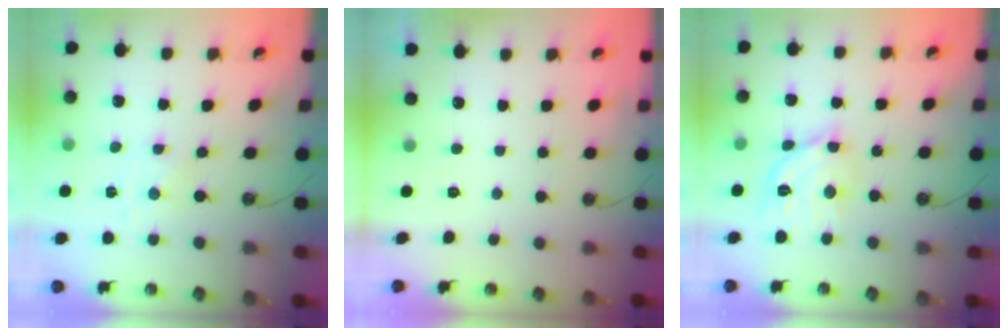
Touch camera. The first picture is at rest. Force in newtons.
{"total": 0.0}
{"total": 13.8, "press": 13.7, "slide": 1.3}